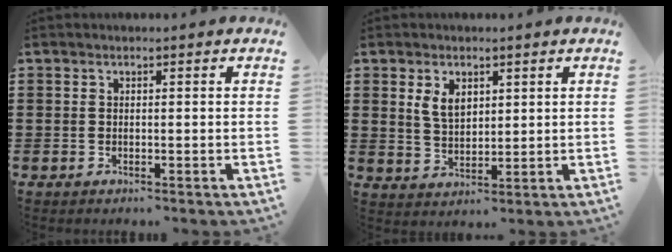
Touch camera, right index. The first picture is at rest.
{"total": 4.1, "force": [1.8, 2.6, 2.6], "torque": [-0.061, 0.008, 0.033]}